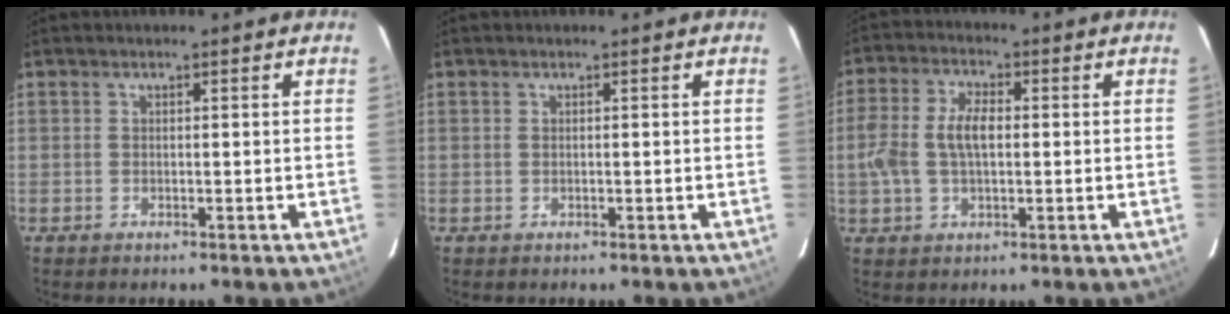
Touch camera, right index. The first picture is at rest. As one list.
[{"total": 0.0}, {"total": 7.8, "force": [-0.1, 4.1, 6.6], "torque": [-0.137, 0.012, 0.000]}]